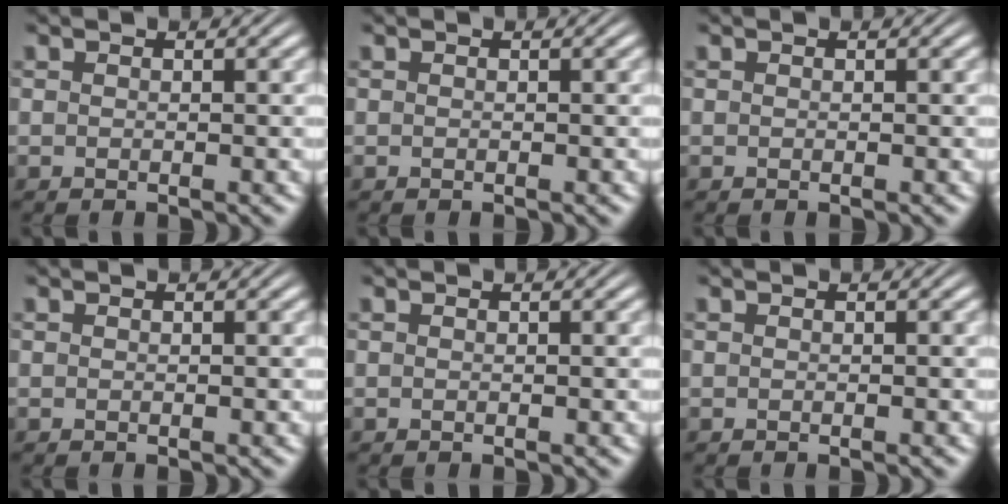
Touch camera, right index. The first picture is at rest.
{"total": 0.0}
{"total": 0.0}
{"total": 0.0}
{"total": 0.0}
{"total": 0.0}